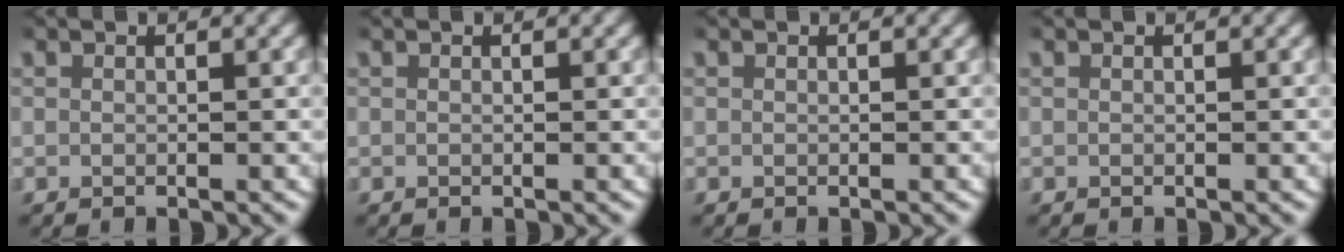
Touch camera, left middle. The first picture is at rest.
{"total": 0.0}
{"total": 0.0}
{"total": 0.0}